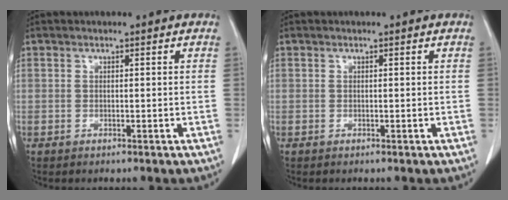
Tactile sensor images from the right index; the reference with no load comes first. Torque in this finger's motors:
{"motor_torque": [-0.03, 0.02, 0.01, 0.00]}